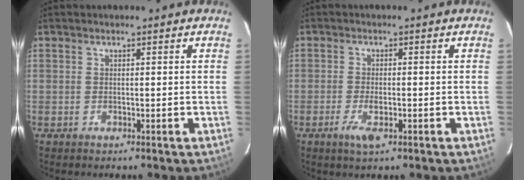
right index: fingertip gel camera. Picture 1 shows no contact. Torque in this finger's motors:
{"motor_torque": [0.06, -0.06, 0.03, 0.03]}